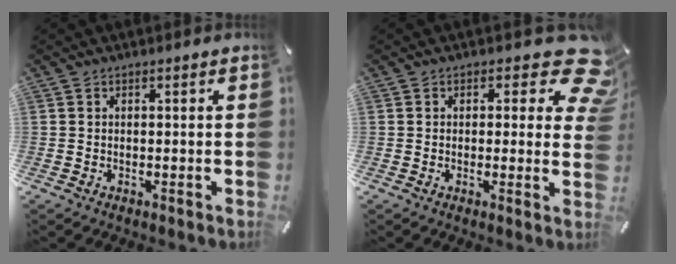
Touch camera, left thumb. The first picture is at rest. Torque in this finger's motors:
{"motor_torque": [0.89, 0.75, 0.17, -0.18, 0.02]}